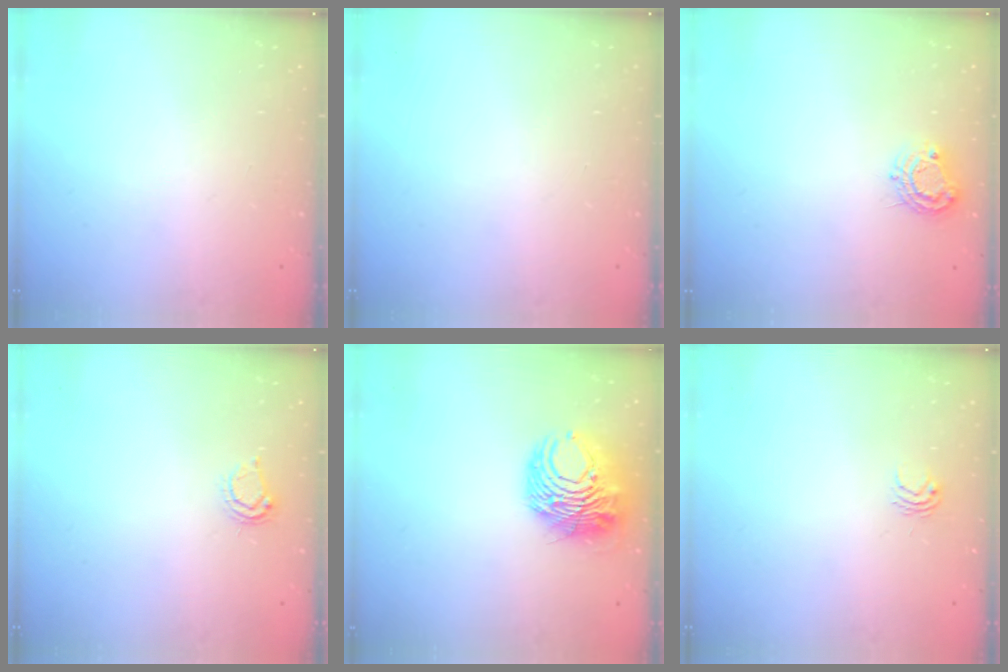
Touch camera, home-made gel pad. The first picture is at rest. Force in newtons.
{"total": 0.0}
{"total": 7.5, "press": 7.5, "slide": 0.7}
{"total": 4.3, "press": 4.3, "slide": 0.6}
{"total": 11.4, "press": 11.3, "slide": 1.7}
{"total": 2.9, "press": 2.9, "slide": 0.2}